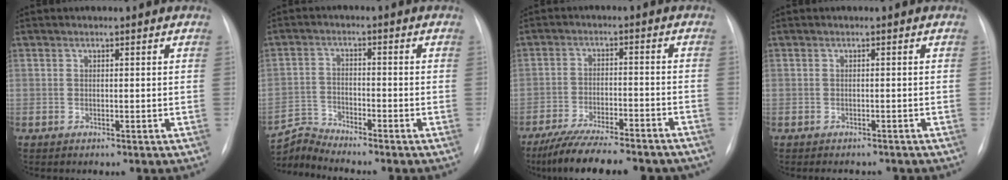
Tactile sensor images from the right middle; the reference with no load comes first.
{"total": 5.6, "force": [-5.2, -1.7, -1.0], "torque": [0.001, -0.006, -0.102]}
{"total": 17.3, "force": [-14.9, 3.1, 8.1], "torque": [-0.127, -0.010, -0.217]}
{"total": 3.5, "force": [-3.0, 1.4, 1.0], "torque": [-0.008, 0.000, -0.033]}